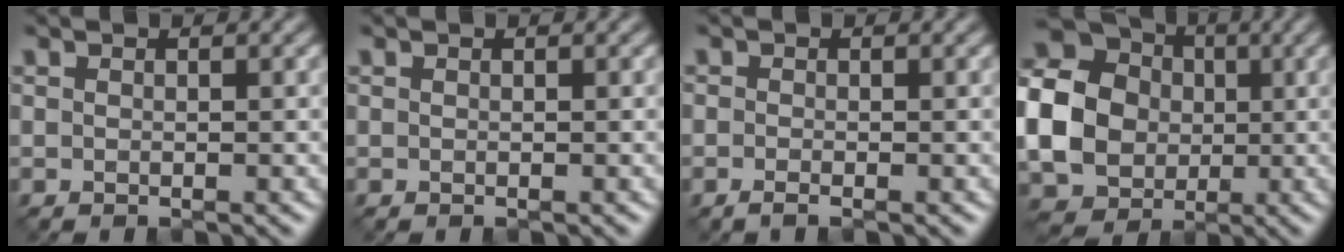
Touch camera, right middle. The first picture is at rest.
{"total": 0.0}
{"total": 0.9, "force": [-0.5, 0.2, 0.7], "torque": [-0.016, -0.003, -0.013]}
{"total": 14.5, "force": [0.3, 12.9, 6.6], "torque": [-0.175, 0.008, -0.033]}